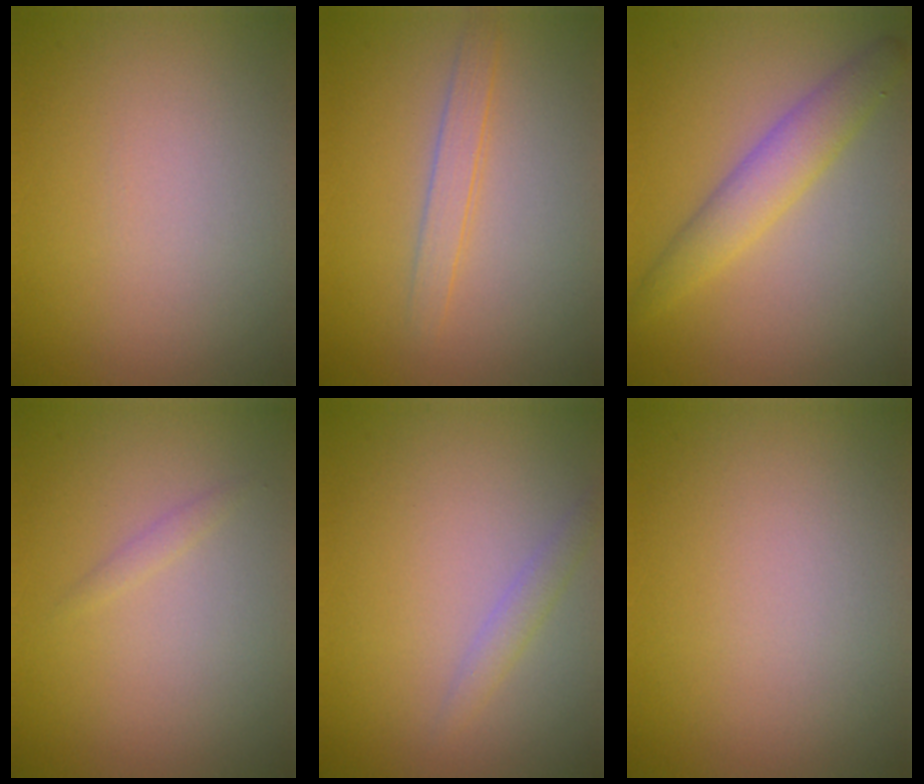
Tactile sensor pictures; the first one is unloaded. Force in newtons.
{"total": 1.7, "press": 1.7, "slide": 0.1}
{"total": 2.6, "press": 2.6, "slide": 0.0}
{"total": 0.7, "press": 0.7, "slide": 0.0}
{"total": 1.3, "press": 1.3, "slide": 0.1}
{"total": 0.0}